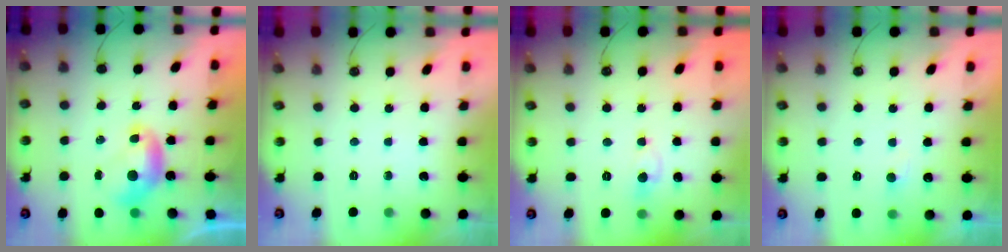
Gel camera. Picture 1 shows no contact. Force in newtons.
{"total": 0.0}
{"total": 1.5, "press": 1.5, "slide": 0.1}
{"total": 2.8, "press": 2.7, "slide": 0.4}